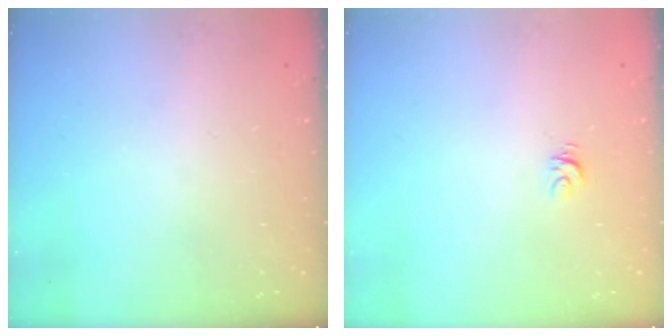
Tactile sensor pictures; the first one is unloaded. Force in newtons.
{"total": 3.9, "press": 3.9, "slide": 0.2}